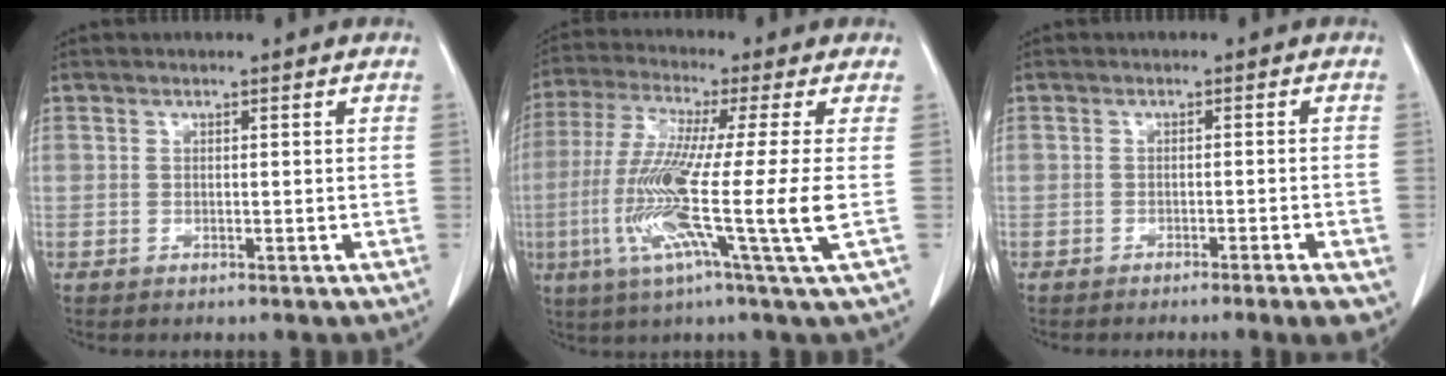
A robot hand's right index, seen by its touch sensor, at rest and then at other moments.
{"total": 14.6, "force": [-2.8, -1.8, 14.2], "torque": [-0.279, -0.031, -0.064]}
{"total": 6.2, "force": [-4.0, 0.6, 4.7], "torque": [-0.041, -0.008, -0.053]}